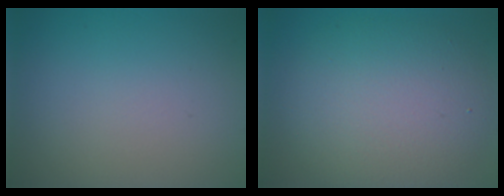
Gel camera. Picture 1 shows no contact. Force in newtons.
{"total": 7.8, "press": 7.8, "slide": 0.5}